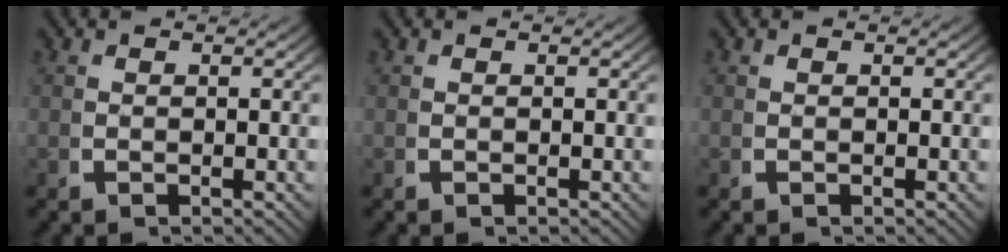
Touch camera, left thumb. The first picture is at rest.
{"total": 0.0}
{"total": 0.0}